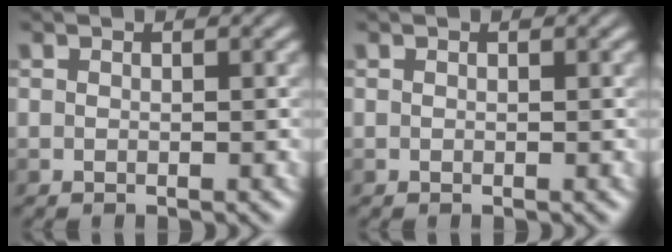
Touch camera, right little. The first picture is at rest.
{"total": 0.0}